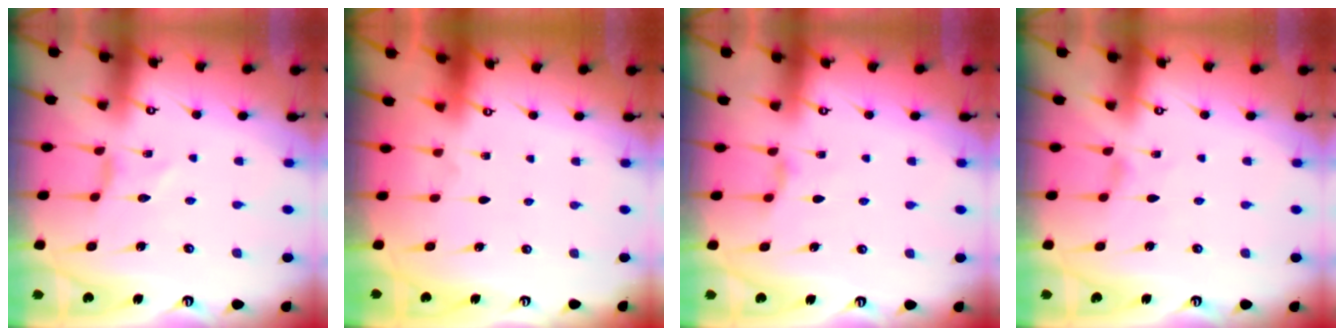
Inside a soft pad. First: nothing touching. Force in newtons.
{"total": 0.0}
{"total": 1.4, "press": 1.4, "slide": 0.4}
{"total": 0.0}